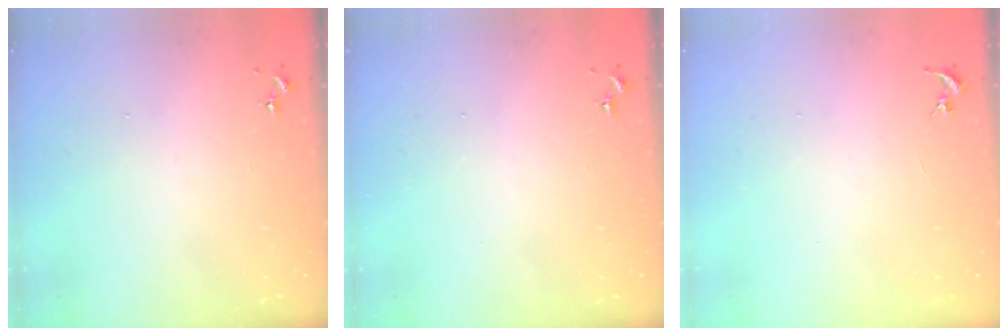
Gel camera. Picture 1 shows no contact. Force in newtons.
{"total": 0.0}
{"total": 0.0}